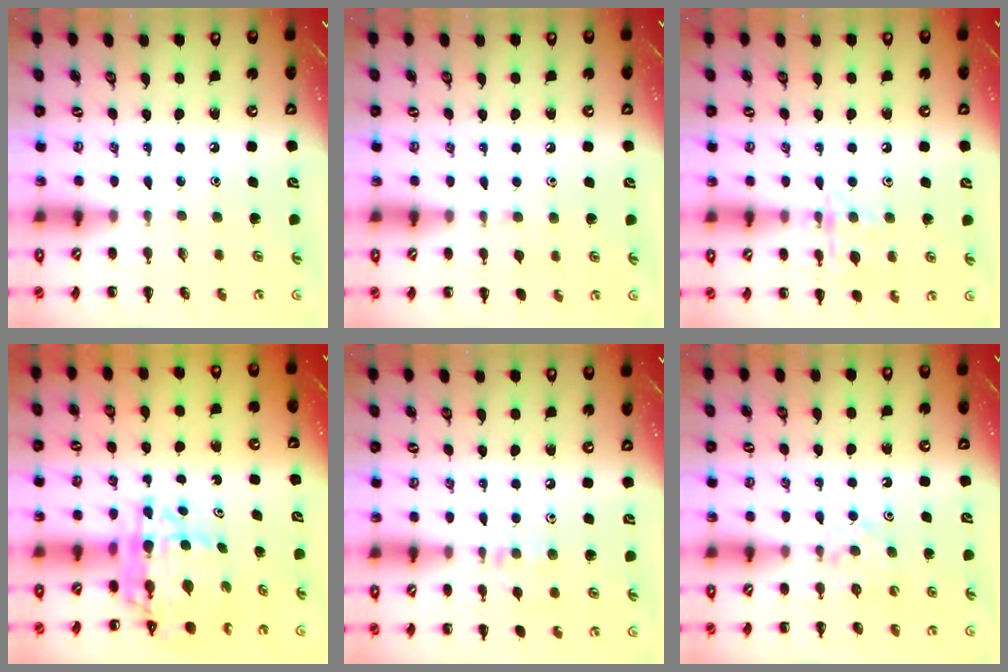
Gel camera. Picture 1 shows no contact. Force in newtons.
{"total": 4.9, "press": 4.5, "slide": 1.9}
{"total": 10.8, "press": 10.7, "slide": 1.0}
{"total": 9.7, "press": 9.0, "slide": 3.4}
{"total": 7.0, "press": 6.7, "slide": 1.8}
{"total": 5.1, "press": 4.9, "slide": 1.4}